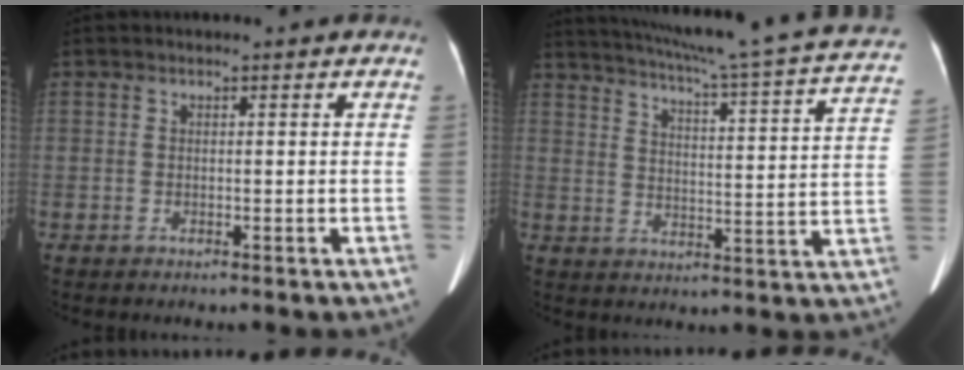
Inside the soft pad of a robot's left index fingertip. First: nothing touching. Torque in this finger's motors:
{"motor_torque": [1.11, -1.03, 0.01, 0.06]}